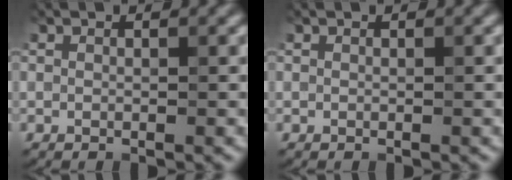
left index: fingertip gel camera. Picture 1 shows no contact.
{"total": 0.0}